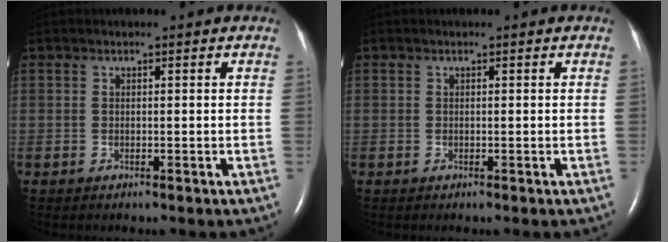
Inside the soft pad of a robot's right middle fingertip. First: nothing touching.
{"total": 0.0}